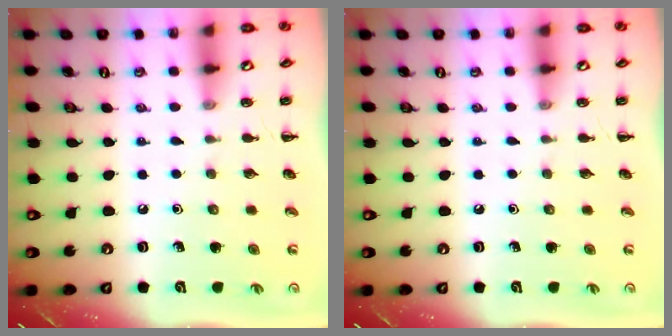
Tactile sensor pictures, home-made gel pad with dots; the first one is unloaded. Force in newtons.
{"total": 0.0}